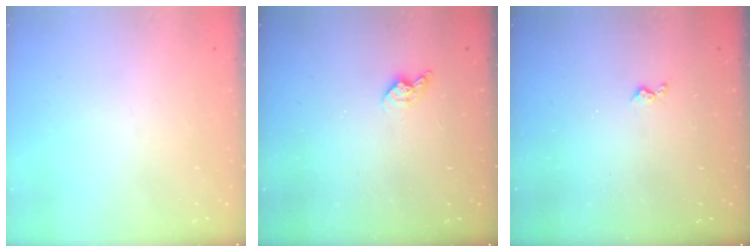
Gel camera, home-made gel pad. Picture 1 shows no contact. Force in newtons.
{"total": 6.2, "press": 6.1, "slide": 1.0}
{"total": 3.4, "press": 3.4, "slide": 0.5}